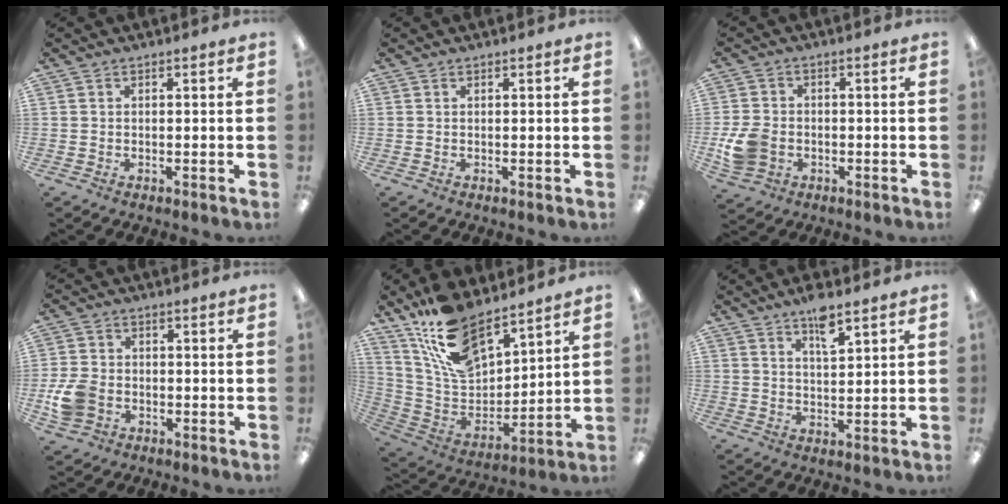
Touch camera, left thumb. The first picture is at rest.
{"total": 0.0}
{"total": 7.8, "force": [-2.3, 6.2, 4.1], "torque": [-0.082, 0.010, -0.040]}
{"total": 7.7, "force": [-2.7, 5.8, 4.2], "torque": [-0.082, 0.010, -0.048]}
{"total": 17.1, "force": [13.0, 7.4, 8.2], "torque": [-0.173, -0.071, 0.242]}
{"total": 6.3, "force": [4.5, 1.7, 4.1], "torque": [-0.060, -0.023, 0.072]}